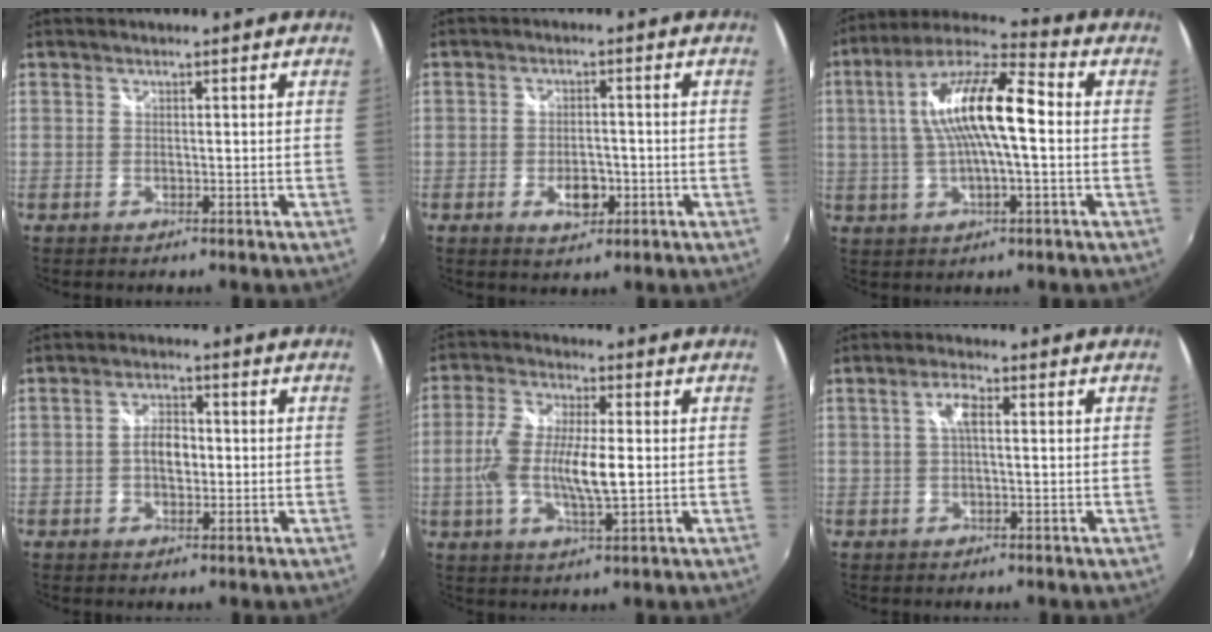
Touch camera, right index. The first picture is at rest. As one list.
[{"total": 5.2, "force": [-1.9, 3.0, 3.7], "torque": [-0.074, -0.005, -0.027]}, {"total": 16.2, "force": [1.2, 4.0, 15.7], "torque": [-0.289, 0.020, 0.013]}, {"total": 4.5, "force": [-0.4, 2.7, 3.5], "torque": [-0.065, 0.008, -0.007]}, {"total": 10.7, "force": [-1.0, 3.1, 10.2], "torque": [-0.200, -0.005, -0.021]}, {"total": 3.2, "force": [0.5, 1.0, 3.0], "torque": [-0.059, 0.007, 0.008]}]